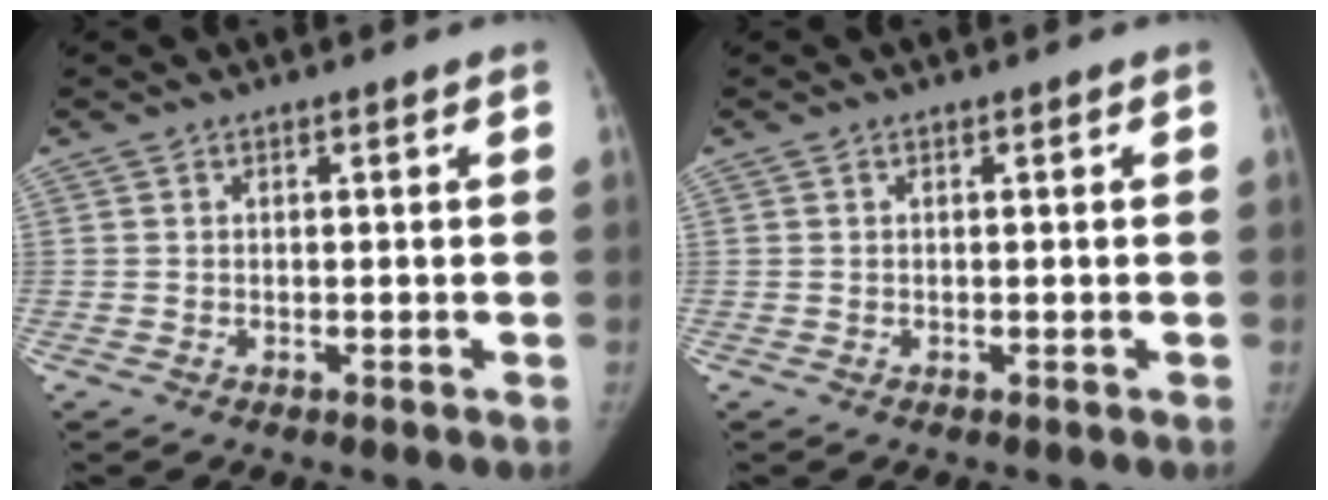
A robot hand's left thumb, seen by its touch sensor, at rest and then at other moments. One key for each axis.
{"total": 0.0}